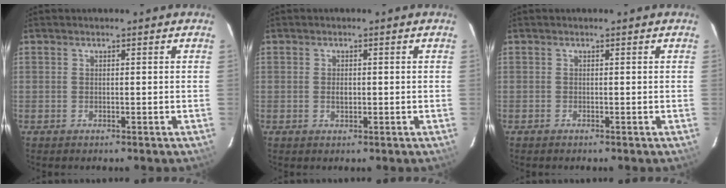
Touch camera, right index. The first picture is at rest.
{"total": 1.3, "force": [-0.1, 0.9, 0.9], "torque": [-0.015, 0.003, 0.000]}
{"total": 0.0}